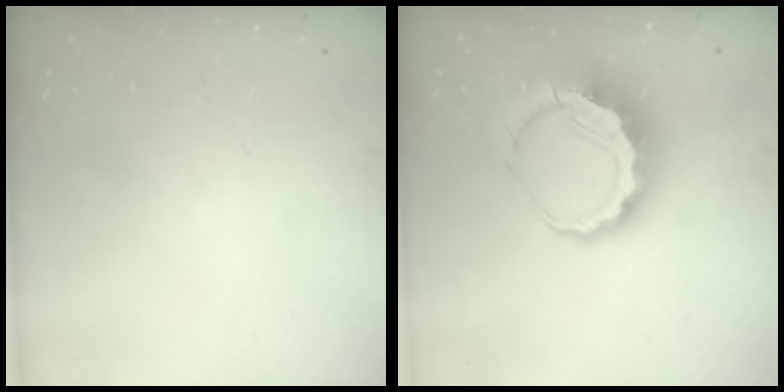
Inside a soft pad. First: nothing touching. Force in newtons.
{"total": 9.2, "press": 9.0, "slide": 1.9}